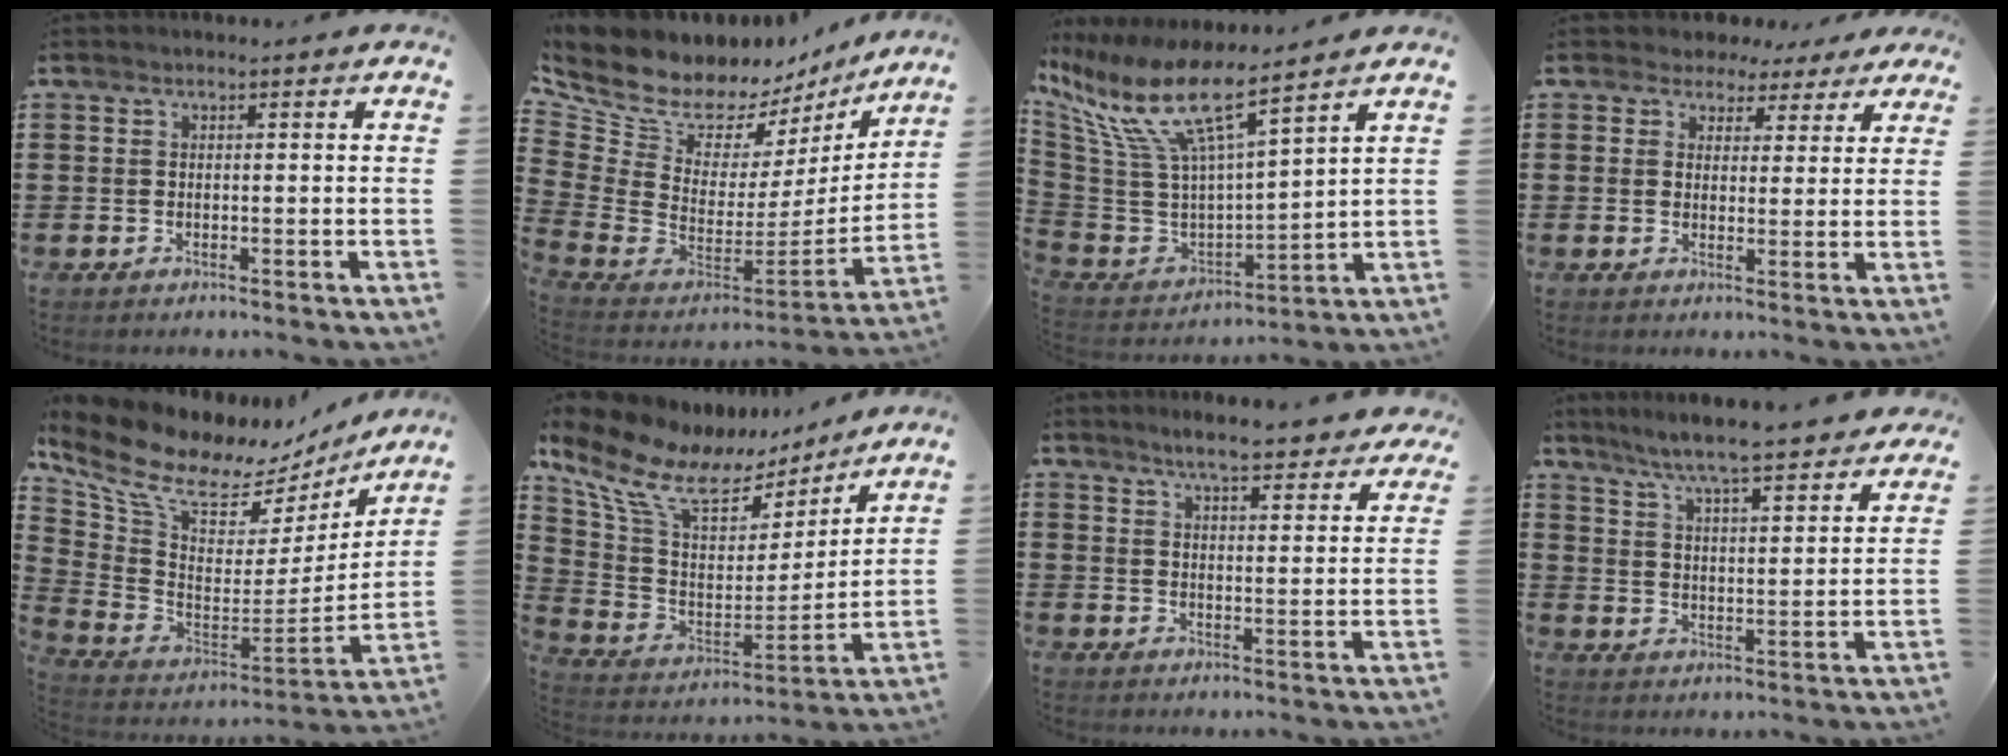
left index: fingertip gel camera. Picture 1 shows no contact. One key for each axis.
{"total": 9.1, "fx": 7.9, "fy": 4.1, "fz": 2.1, "tx": -0.103, "ty": -0.081, "tz": 0.138}
{"total": 11.6, "fx": 6.7, "fy": 3.1, "fz": 9.1, "tx": -0.212, "ty": -0.048, "tz": 0.106}
{"total": 3.5, "fx": 2.5, "fy": 2.3, "fz": 0.4, "tx": -0.026, "ty": 0.002, "tz": 0.045}
{"total": 9.4, "fx": 6.5, "fy": 4.5, "fz": 5.0, "tx": -0.130, "ty": -0.049, "tz": 0.115}
{"total": 11.9, "fx": 7.5, "fy": 6.1, "fz": 7.0, "tx": -0.177, "ty": -0.037, "tz": 0.129}
{"total": 5.8, "fx": 5.4, "fy": 0.4, "fz": 2.2, "tx": -0.061, "ty": -0.016, "tz": 0.097}
{"total": 6.1, "fx": 5.7, "fy": -0.5, "fz": 2.2, "tx": -0.068, "ty": -0.039, "tz": 0.094}